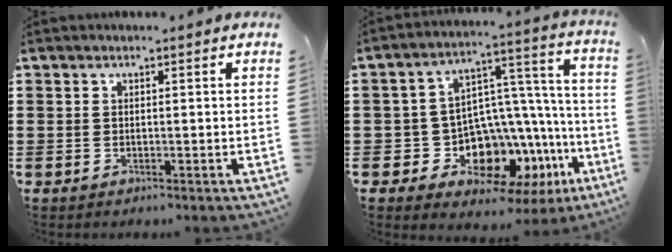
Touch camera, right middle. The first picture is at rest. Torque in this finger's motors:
{"motor_torque": [1.30, -0.84, 0.80, 0.20]}